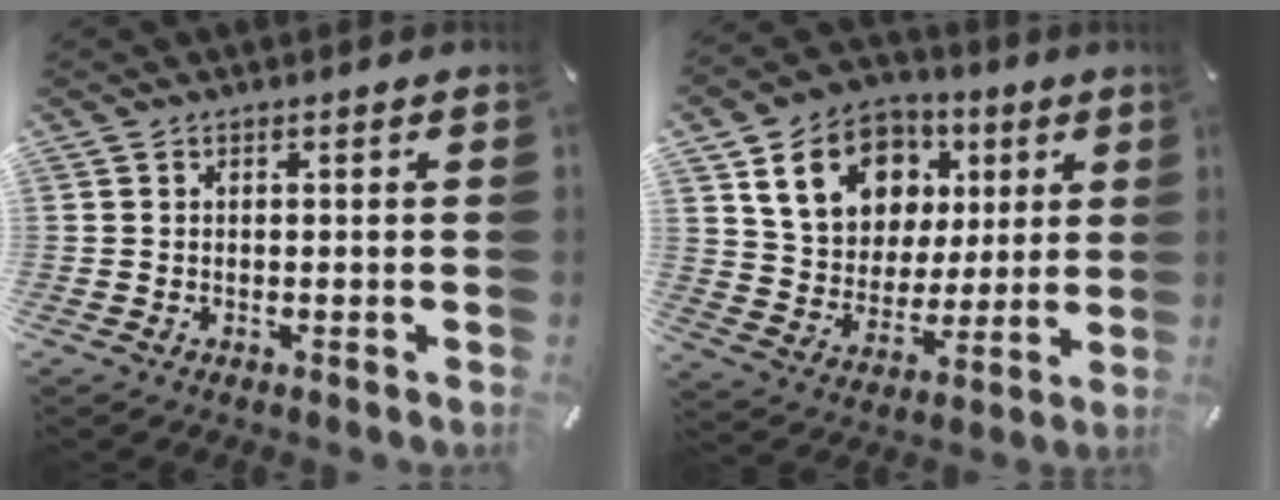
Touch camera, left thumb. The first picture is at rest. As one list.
[{"total": 16.7, "force": [6.9, 13.5, 7.1], "torque": [-0.117, -0.014, 0.134]}]